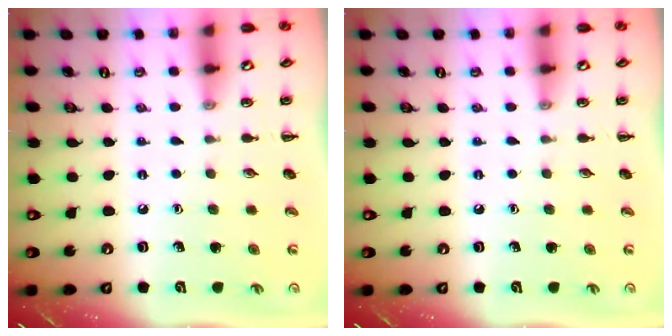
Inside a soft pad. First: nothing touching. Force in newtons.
{"total": 0.0}